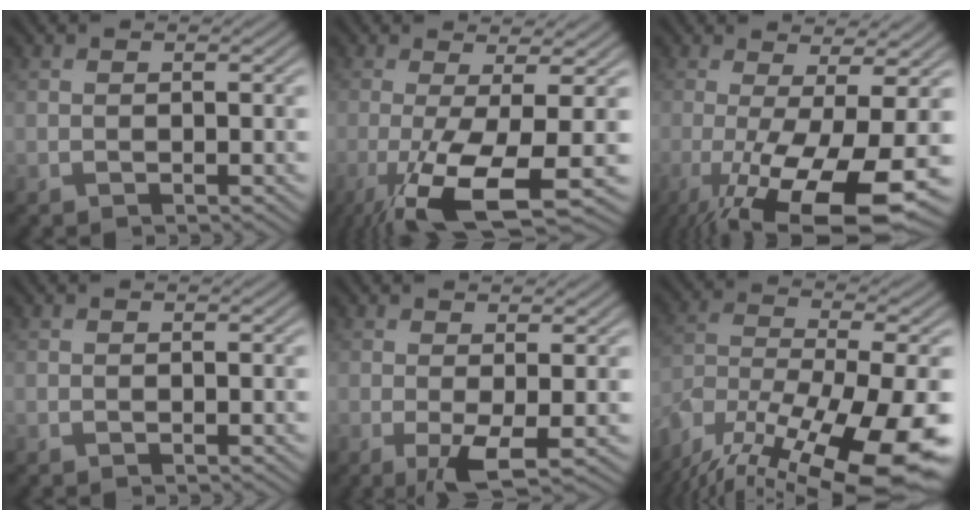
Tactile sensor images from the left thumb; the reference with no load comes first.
{"total": 10.4, "force": [-3.8, 2.3, 9.5], "torque": [-0.168, -0.012, -0.065]}
{"total": 13.8, "force": [-5.0, 3.5, 12.3], "torque": [-0.214, -0.022, -0.076]}
{"total": 0.0}
{"total": 3.3, "force": [-0.2, 0.5, 3.3], "torque": [-0.064, -0.005, -0.005]}
{"total": 18.5, "force": [-13.0, 6.3, 11.5], "torque": [-0.239, -0.057, -0.195]}